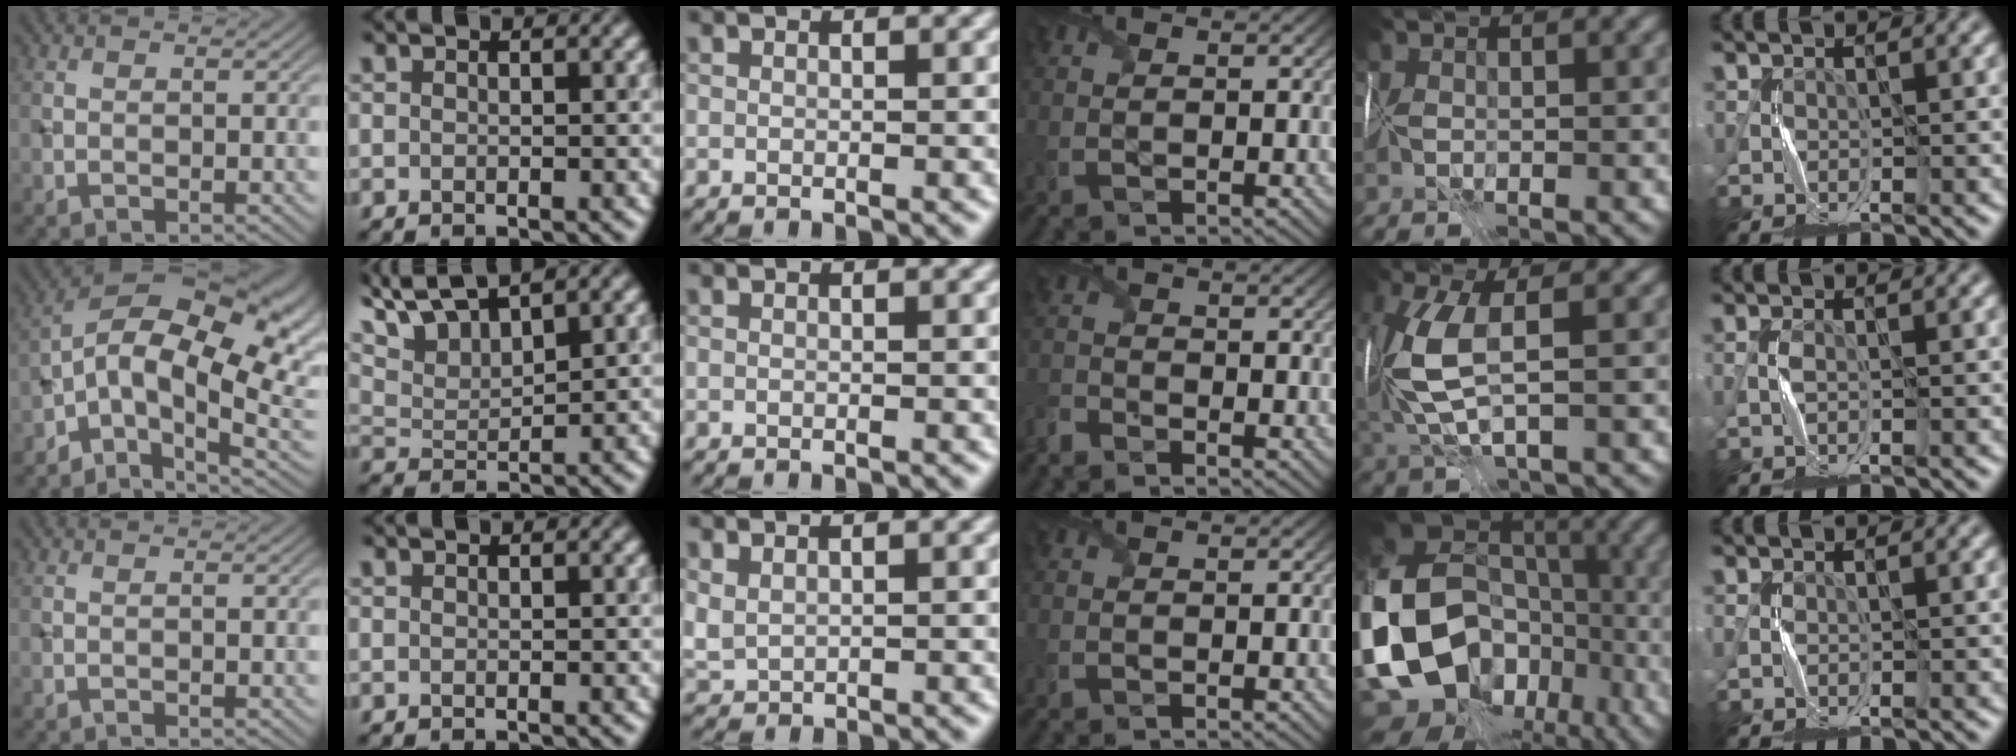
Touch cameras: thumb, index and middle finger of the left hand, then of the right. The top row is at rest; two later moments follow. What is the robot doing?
{"motion": "fold", "object": "map"}